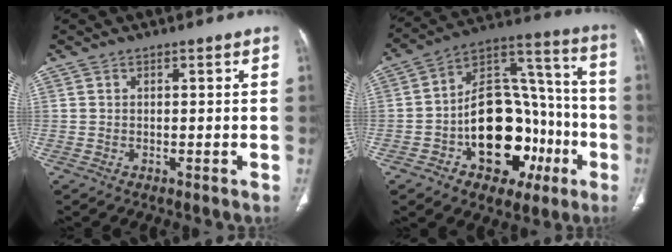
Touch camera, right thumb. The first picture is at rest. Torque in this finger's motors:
{"motor_torque": [0.03, 0.75, 1.80, -0.96, 0.50]}